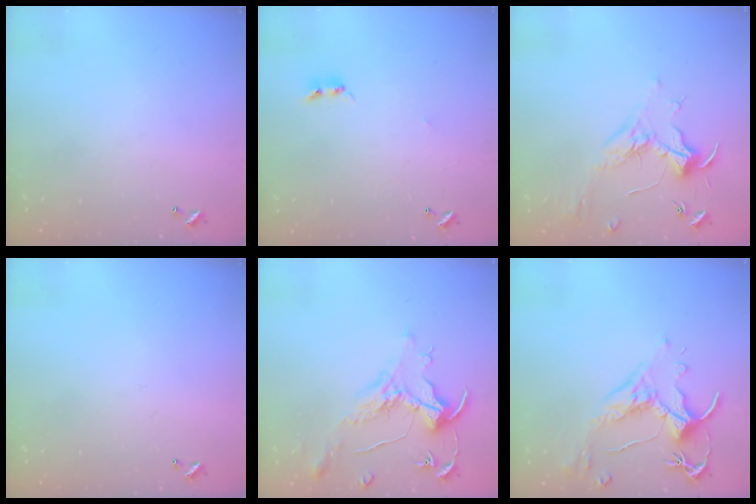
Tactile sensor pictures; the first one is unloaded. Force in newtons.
{"total": 2.7, "press": 2.7, "slide": 0.3}
{"total": 2.0, "press": 1.9, "slide": 0.7}
{"total": 0.0}
{"total": 1.6, "press": 1.4, "slide": 0.7}
{"total": 2.5, "press": 2.1, "slide": 1.4}